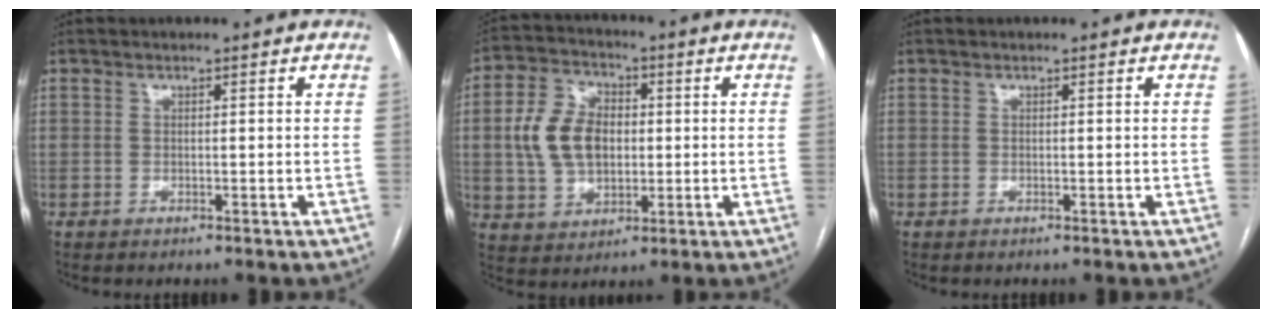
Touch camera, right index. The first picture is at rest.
{"total": 10.6, "force": [0.6, 7.3, 7.7], "torque": [-0.172, 0.025, 0.017]}
{"total": 0.0}